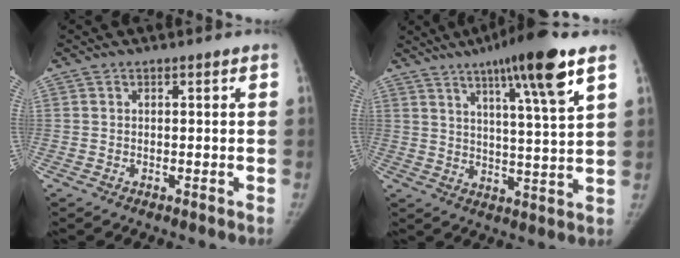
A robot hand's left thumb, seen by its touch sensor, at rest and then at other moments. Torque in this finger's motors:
{"motor_torque": [0.49, -0.09, 1.05, -0.99, 0.33]}